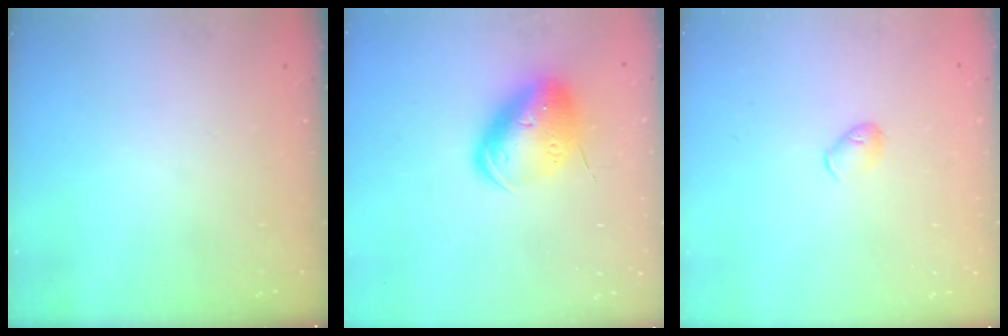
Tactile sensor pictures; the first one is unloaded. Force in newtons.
{"total": 14.1, "press": 13.9, "slide": 2.4}
{"total": 4.7, "press": 4.6, "slide": 0.8}